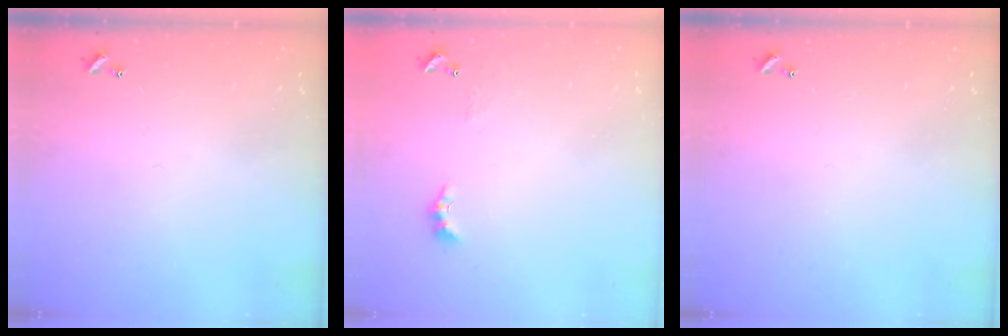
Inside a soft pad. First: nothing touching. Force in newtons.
{"total": 2.2, "press": 2.1, "slide": 0.7}
{"total": 0.0}